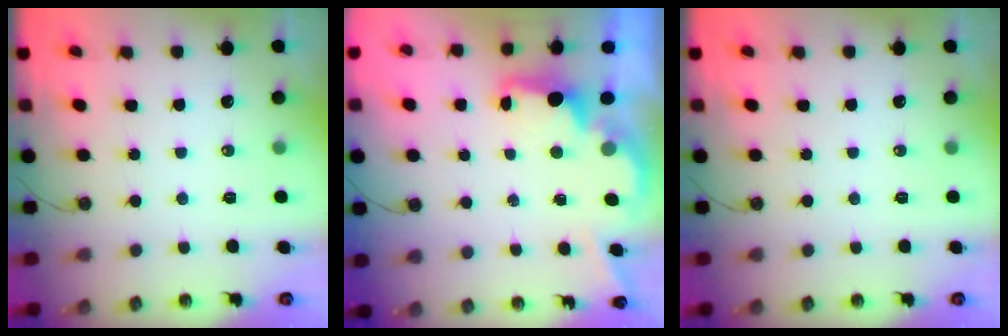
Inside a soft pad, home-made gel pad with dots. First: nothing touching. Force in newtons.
{"total": 3.0, "press": 2.9, "slide": 0.5}
{"total": 0.0}